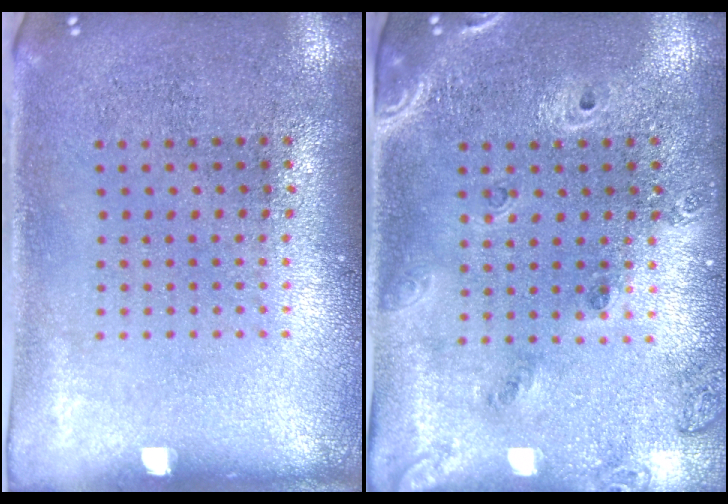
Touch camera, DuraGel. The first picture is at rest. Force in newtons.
{"total": 1.6, "press": 1.5, "slide": 0.7}